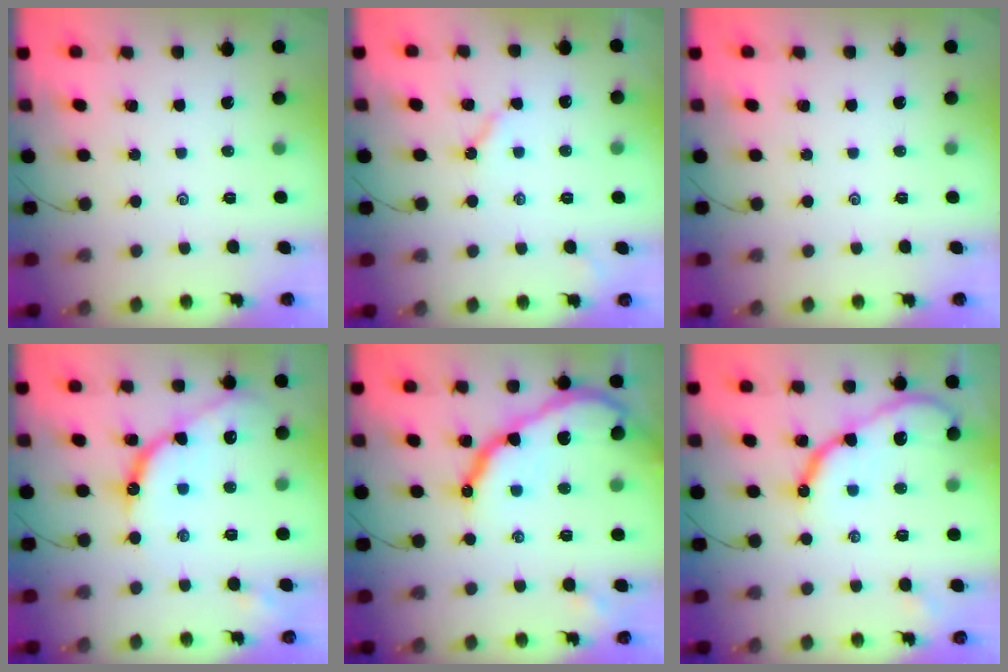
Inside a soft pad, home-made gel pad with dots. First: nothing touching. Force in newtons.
{"total": 4.4, "press": 4.3, "slide": 0.9}
{"total": 0.0}
{"total": 12.4, "press": 12.4, "slide": 0.9}
{"total": 18.6, "press": 18.5, "slide": 1.5}
{"total": 12.1, "press": 12.1, "slide": 1.1}